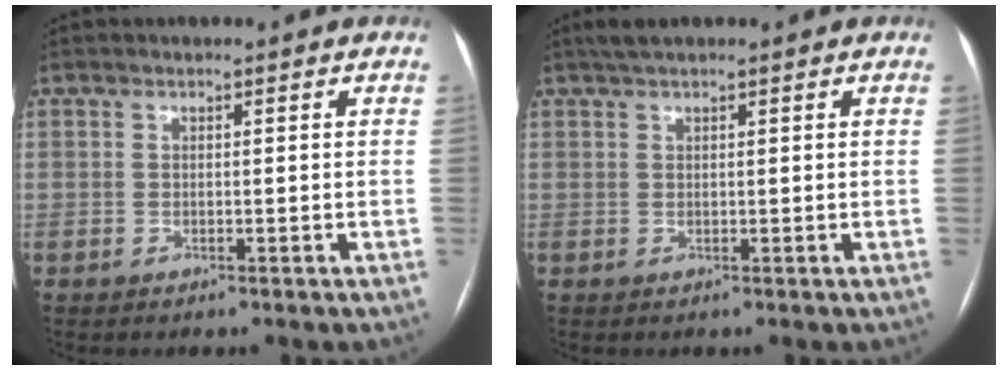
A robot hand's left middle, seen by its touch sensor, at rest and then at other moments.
{"total": 2.1, "force": [1.7, 0.2, 1.3], "torque": [-0.025, 0.017, 0.031]}